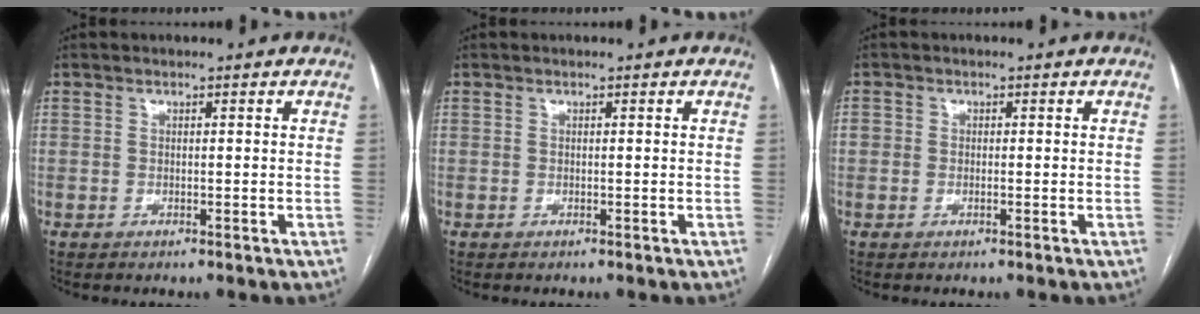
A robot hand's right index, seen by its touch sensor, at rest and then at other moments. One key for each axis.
{"total": 0.0}
{"total": 1.7, "fx": -0.3, "fy": 1.3, "fz": 1.1, "tx": -0.021, "ty": 0.005, "tz": -0.004}